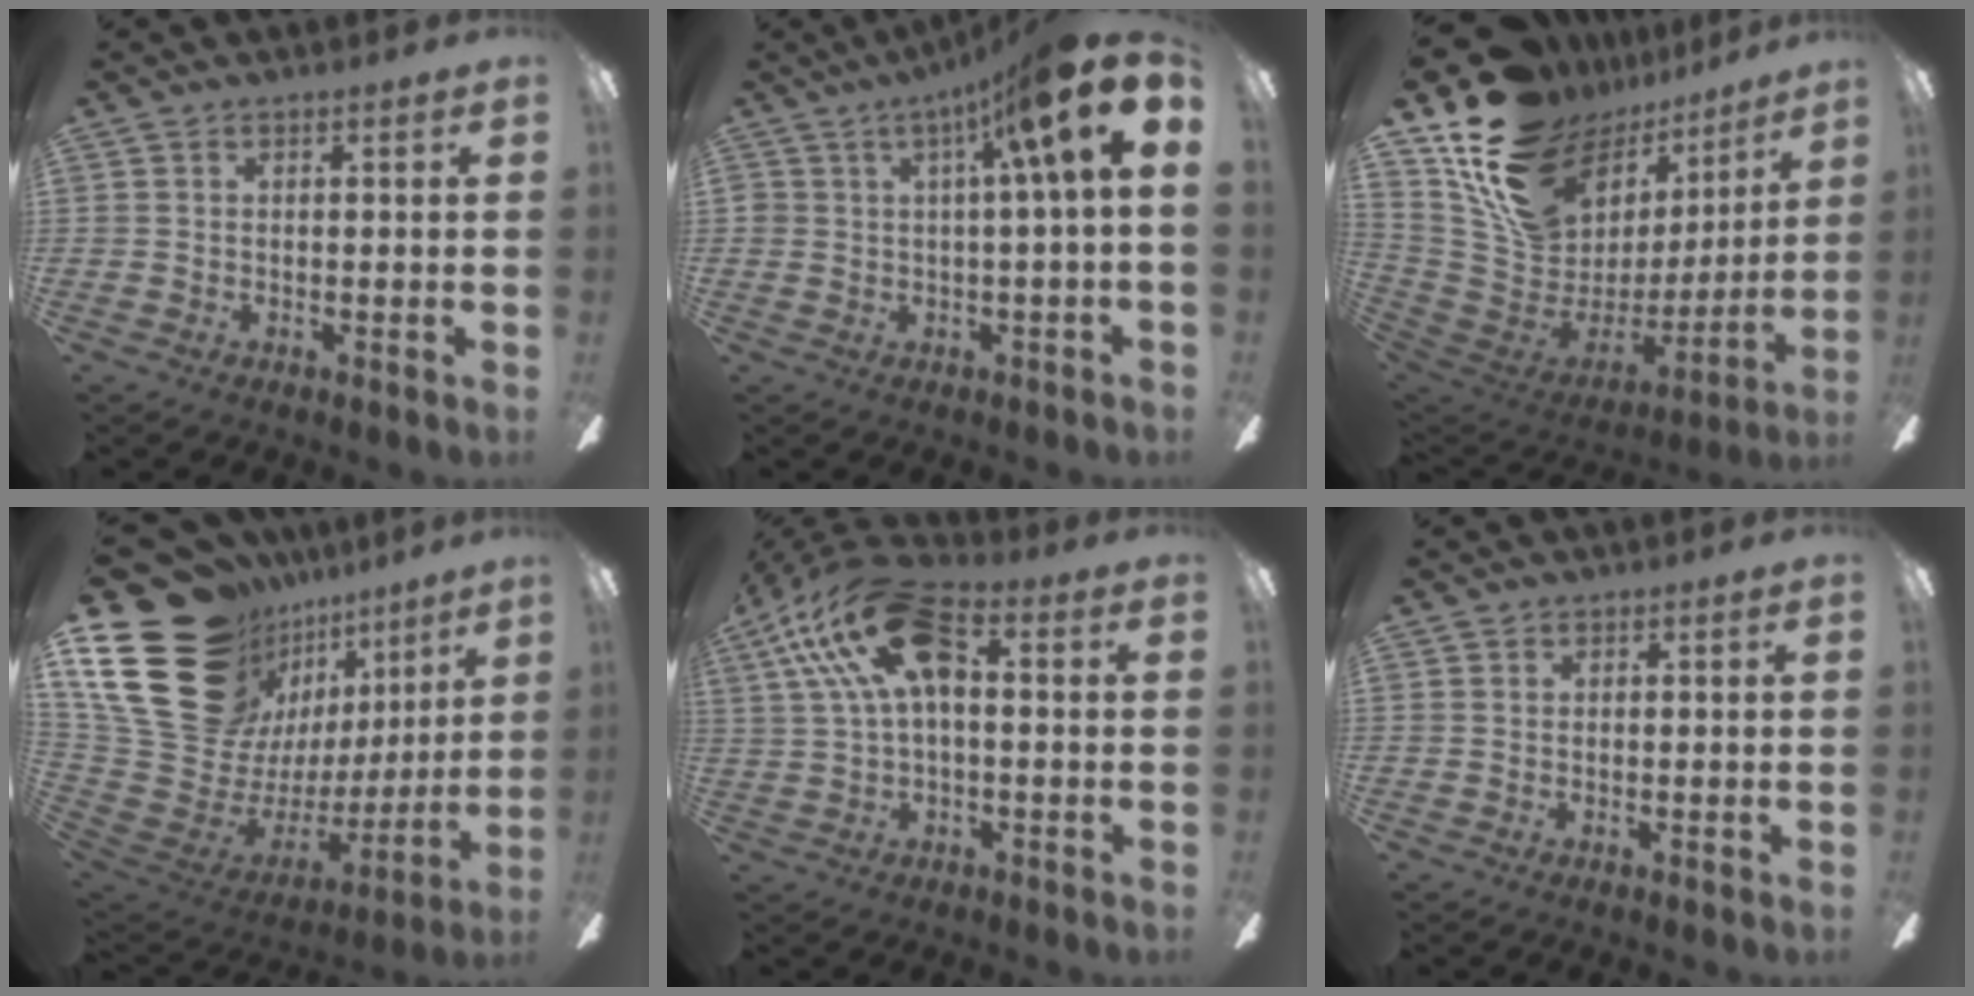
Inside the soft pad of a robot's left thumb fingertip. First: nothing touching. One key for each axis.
{"total": 13.9, "fx": 5.7, "fy": 2.5, "fz": 12.4, "tx": -0.190, "ty": -0.031, "tz": 0.080}
{"total": 20.8, "fx": 13.0, "fy": 13.2, "fz": 9.5, "tx": -0.175, "ty": -0.078, "tz": 0.258}
{"total": 27.3, "fx": 14.3, "fy": 17.3, "fz": 15.5, "tx": -0.280, "ty": -0.102, "tz": 0.306}
{"total": 20.5, "fx": 5.8, "fy": 10.4, "fz": 16.7, "tx": -0.335, "ty": -0.007, "tz": 0.095}
{"total": 0.0}